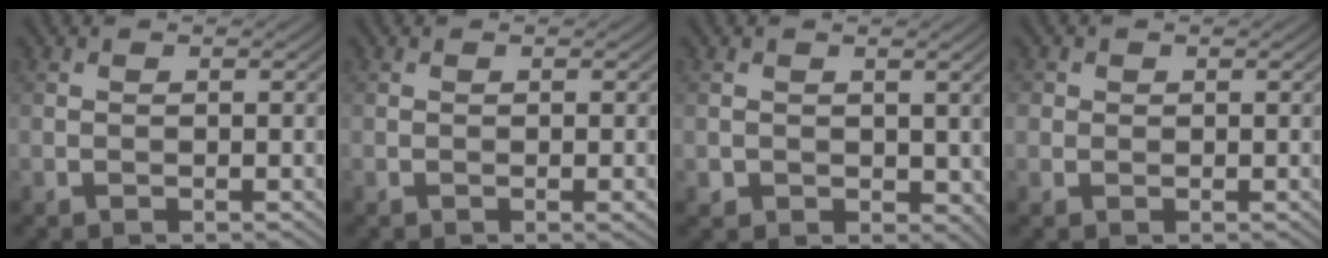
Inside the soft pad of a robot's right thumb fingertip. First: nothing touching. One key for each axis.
{"total": 0.6, "fx": -0.2, "fy": 0.0, "fz": 0.6, "tx": -0.009, "ty": -0.002, "tz": -0.004}
{"total": 3.1, "fx": 0.5, "fy": 2.7, "fz": 1.4, "tx": -0.035, "ty": -0.012, "tz": 0.009}
{"total": 1.4, "fx": 0.2, "fy": 1.3, "fz": 0.3, "tx": -0.004, "ty": -0.003, "tz": 0.000}